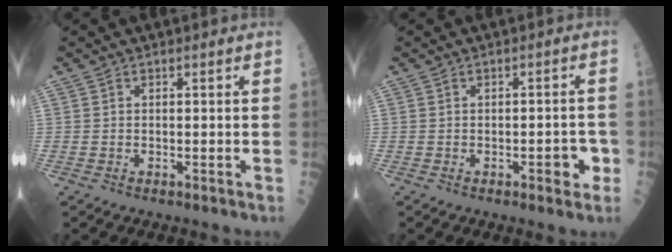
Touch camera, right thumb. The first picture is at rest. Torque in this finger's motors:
{"motor_torque": [0.82, 0.94, 0.29, -0.21, 0.00]}